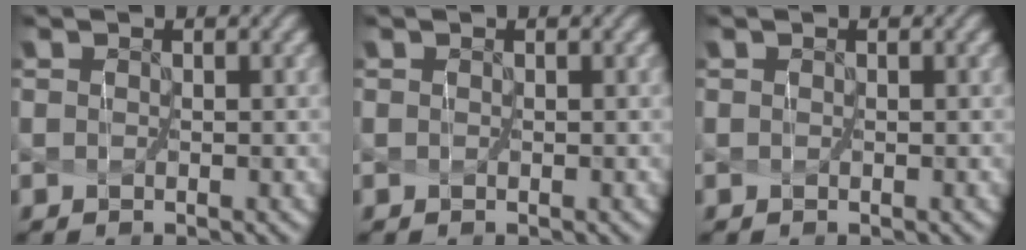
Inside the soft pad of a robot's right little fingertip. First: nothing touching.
{"total": 0.0}
{"total": 0.0}